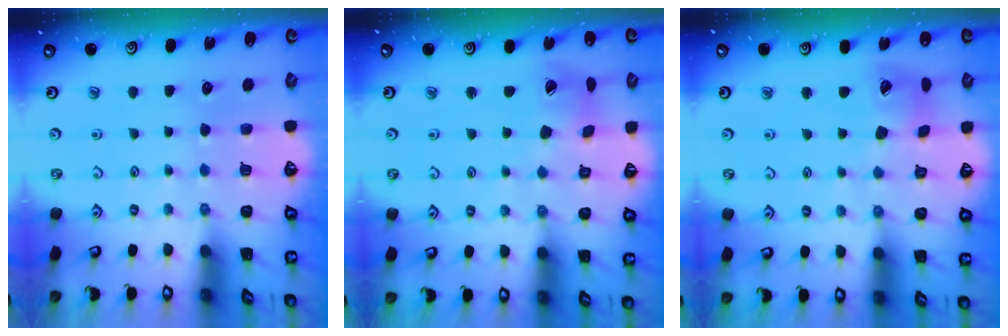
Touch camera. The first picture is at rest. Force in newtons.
{"total": 7.5, "press": 7.5, "slide": 0.9}
{"total": 11.9, "press": 11.8, "slide": 1.4}